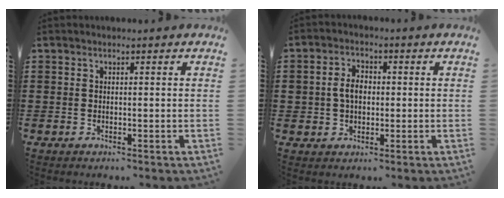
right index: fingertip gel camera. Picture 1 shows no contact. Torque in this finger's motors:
{"motor_torque": [0.14, 0.03, 0.15, 0.08]}